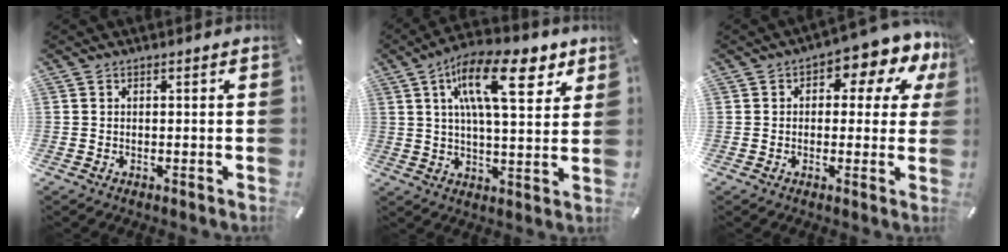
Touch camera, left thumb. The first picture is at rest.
{"total": 17.7, "force": [7.8, 6.9, 14.3], "torque": [-0.226, -0.012, 0.122]}
{"total": 8.4, "force": [3.6, 4.3, 6.2], "torque": [-0.080, -0.024, 0.054]}